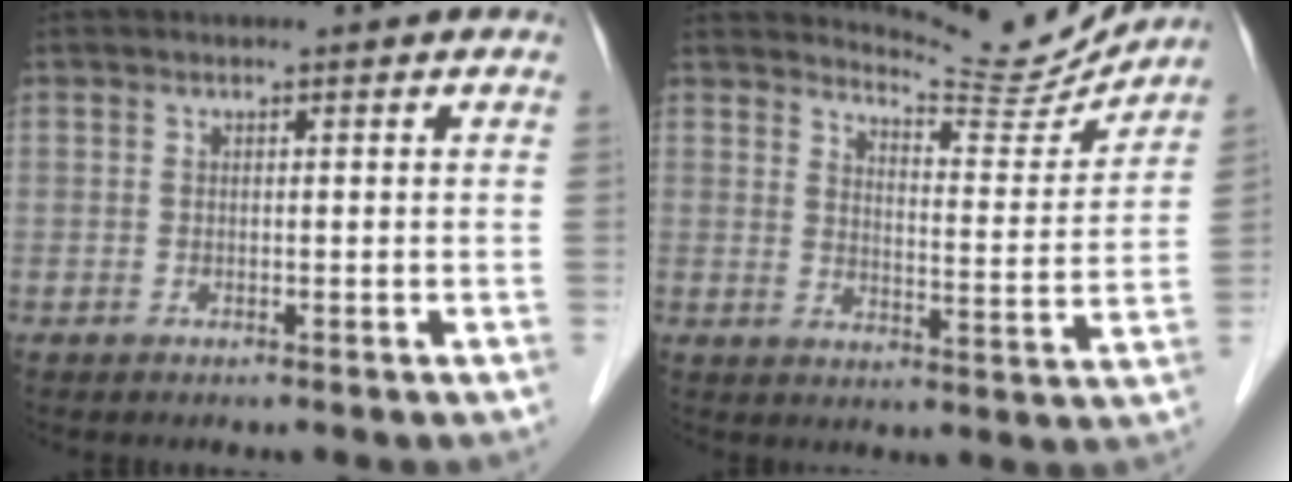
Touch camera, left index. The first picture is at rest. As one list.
[{"total": 10.0, "force": [10.0, 0.2, 0.1], "torque": [-0.007, -0.032, 0.134]}]